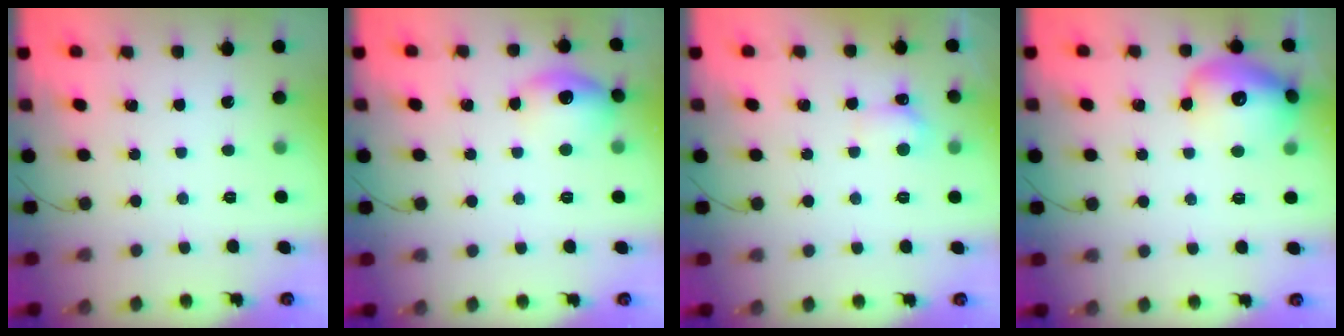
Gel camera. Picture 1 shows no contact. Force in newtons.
{"total": 10.8, "press": 10.7, "slide": 0.9}
{"total": 5.5, "press": 5.2, "slide": 1.5}
{"total": 15.1, "press": 15.0, "slide": 1.6}